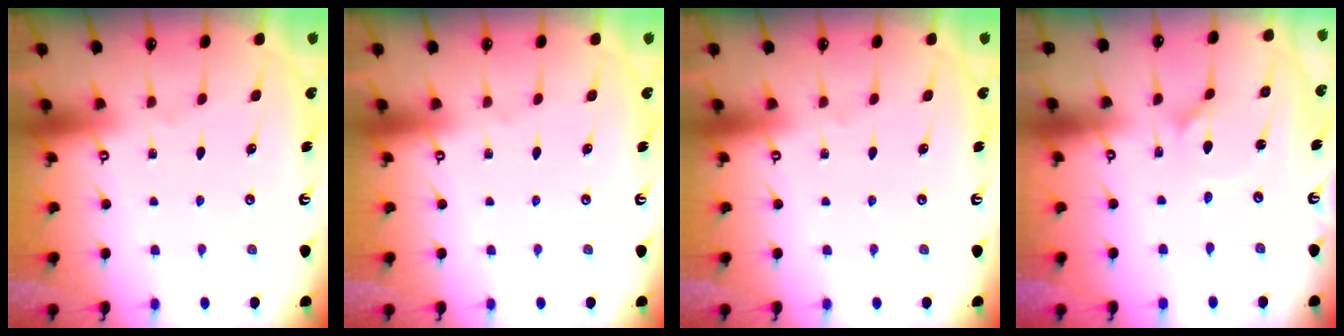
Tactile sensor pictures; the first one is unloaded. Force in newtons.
{"total": 0.0}
{"total": 0.0}
{"total": 1.6, "press": 1.6, "slide": 0.1}